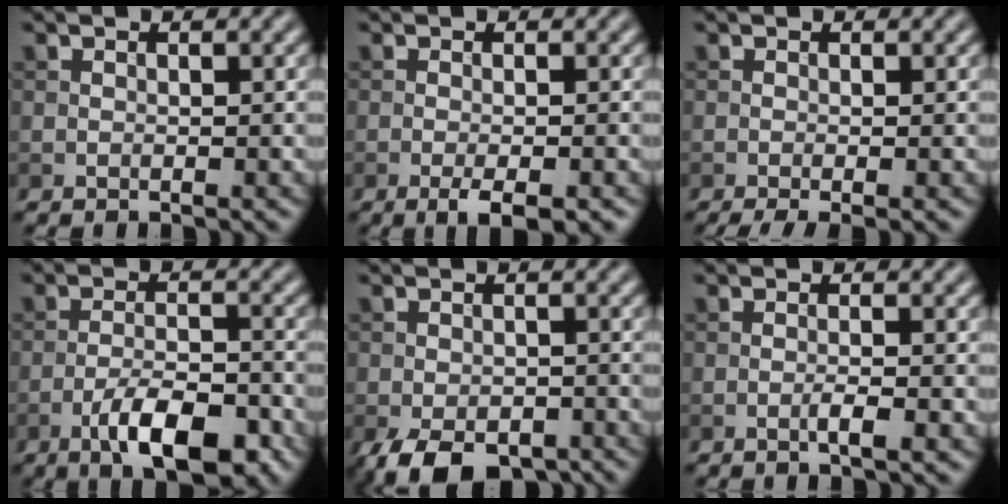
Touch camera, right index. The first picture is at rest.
{"total": 3.1, "force": [-1.7, 0.6, 2.5], "torque": [-0.044, -0.004, -0.027]}
{"total": 2.8, "force": [-1.5, 0.7, 2.3], "torque": [-0.039, -0.007, -0.028]}
{"total": 7.0, "force": [-4.0, 2.3, 5.2], "torque": [-0.089, 0.005, -0.068]}
{"total": 6.0, "force": [-4.0, 2.9, 3.5], "torque": [-0.050, -0.016, -0.059]}
{"total": 1.7, "force": [-0.7, 0.2, 1.6], "torque": [-0.026, 0.002, -0.014]}